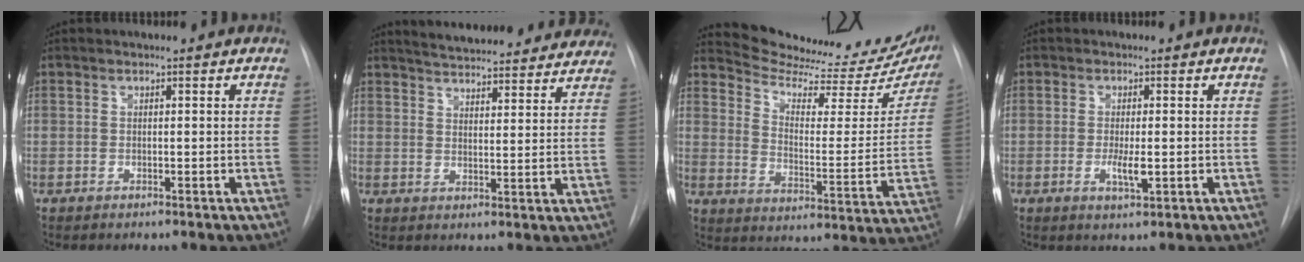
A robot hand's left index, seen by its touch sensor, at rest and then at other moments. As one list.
[{"total": 24.1, "force": [22.1, 5.2, 8.0], "torque": [-0.123, -0.022, 0.268]}, {"total": 21.3, "force": [19.8, 3.7, 6.8], "torque": [-0.094, -0.067, 0.253]}, {"total": 3.0, "force": [-0.5, 0.7, 2.9], "torque": [-0.053, -0.005, -0.007]}]